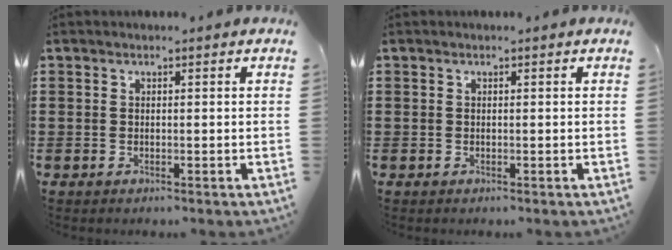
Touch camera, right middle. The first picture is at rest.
{"total": 0.0}